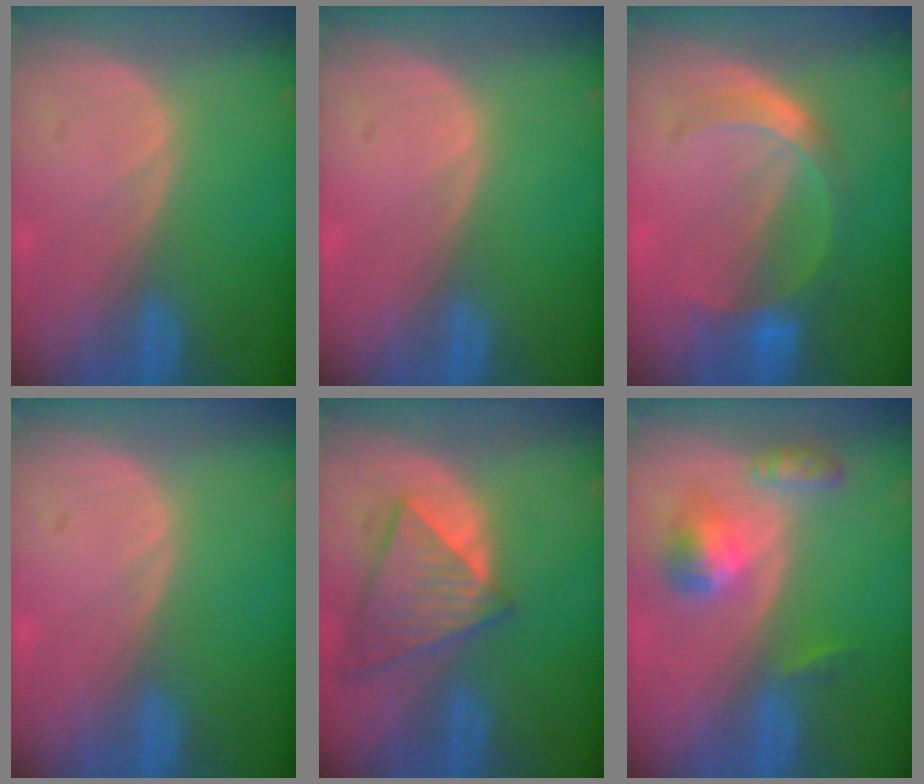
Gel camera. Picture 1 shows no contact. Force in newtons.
{"total": 0.0}
{"total": 5.5, "press": 5.2, "slide": 1.8}
{"total": 0.0}
{"total": 7.8, "press": 7.0, "slide": 3.4}
{"total": 5.6, "press": 5.1, "slide": 2.4}